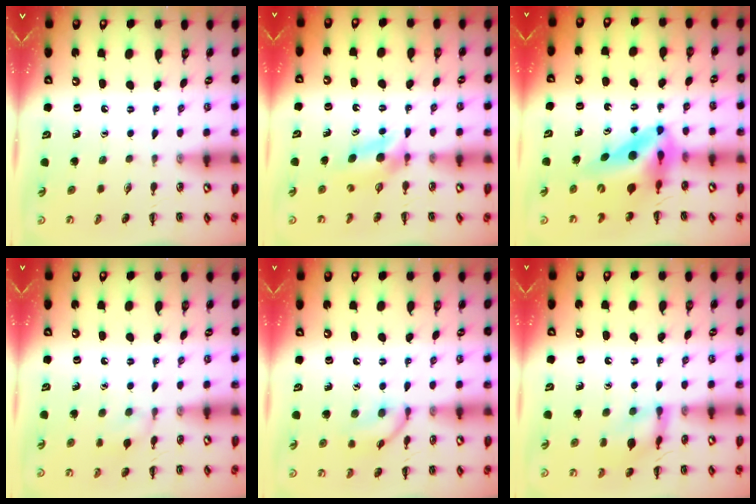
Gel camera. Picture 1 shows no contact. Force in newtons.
{"total": 4.4, "press": 4.2, "slide": 1.2}
{"total": 12.2, "press": 11.6, "slide": 3.8}
{"total": 7.1, "press": 6.7, "slide": 2.1}
{"total": 9.9, "press": 9.9, "slide": 0.4}
{"total": 11.8, "press": 11.8, "slide": 0.2}